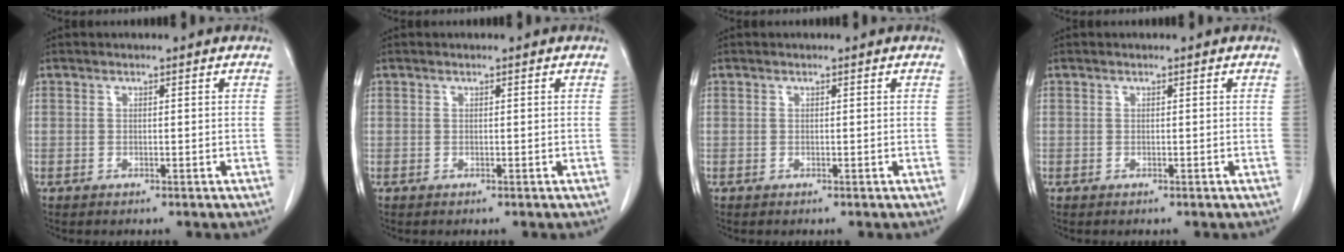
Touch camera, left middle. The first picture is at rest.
{"total": 0.0}
{"total": 0.0}
{"total": 0.0}